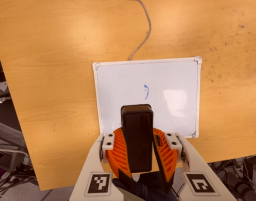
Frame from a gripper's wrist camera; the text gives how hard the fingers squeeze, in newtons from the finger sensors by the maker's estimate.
{"total": 11.5, "left": 10.7, "right": 12.3}